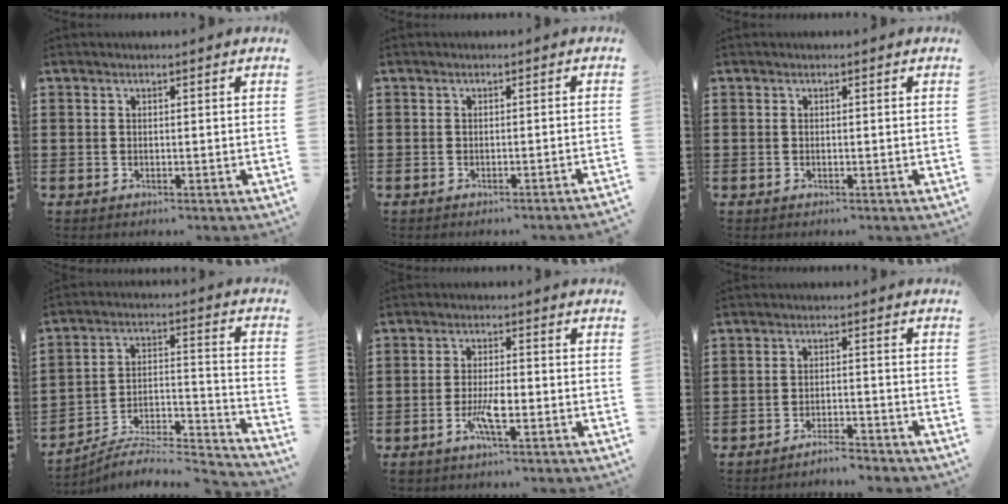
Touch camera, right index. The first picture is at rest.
{"total": 1.0, "force": [-0.8, -0.3, 0.5], "torque": [-0.008, -0.001, -0.017]}
{"total": 0.0}
{"total": 5.5, "force": [-5.1, 0.8, 1.8], "torque": [-0.033, -0.010, -0.107]}
{"total": 4.6, "force": [-1.8, 1.1, 4.1], "torque": [-0.088, -0.003, -0.037]}
{"total": 3.1, "force": [-3.0, 0.1, 0.8], "torque": [-0.016, 0.002, -0.061]}